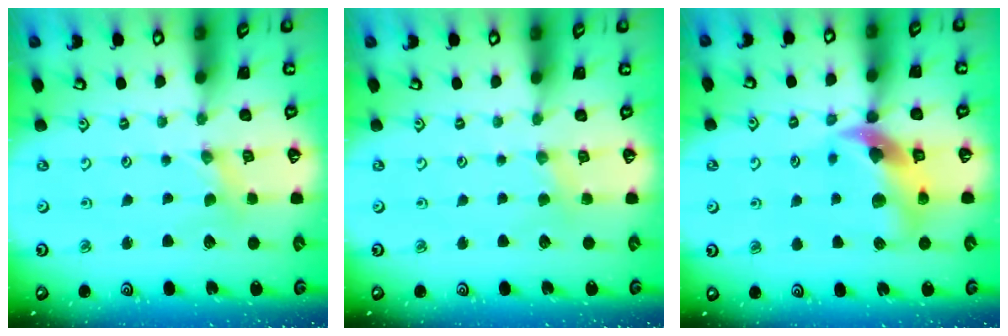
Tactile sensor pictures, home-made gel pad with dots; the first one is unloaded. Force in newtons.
{"total": 2.2, "press": 2.1, "slide": 0.4}
{"total": 12.4, "press": 12.3, "slide": 2.0}